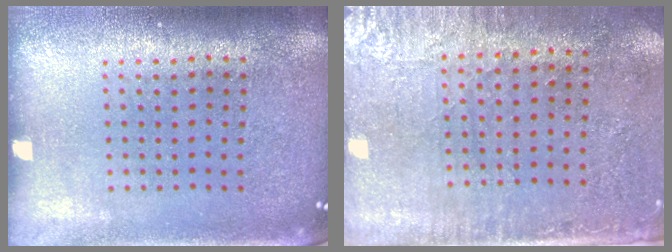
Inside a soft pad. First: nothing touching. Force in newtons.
{"total": 2.9, "press": 2.4, "slide": 1.6}